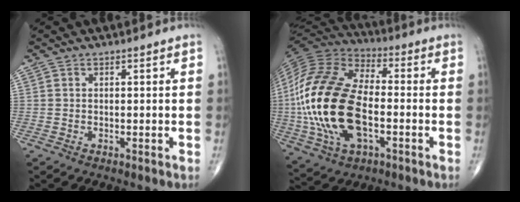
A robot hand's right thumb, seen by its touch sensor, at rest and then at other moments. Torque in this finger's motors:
{"motor_torque": [0.65, 0.74, 2.77, 0.00, 0.61]}